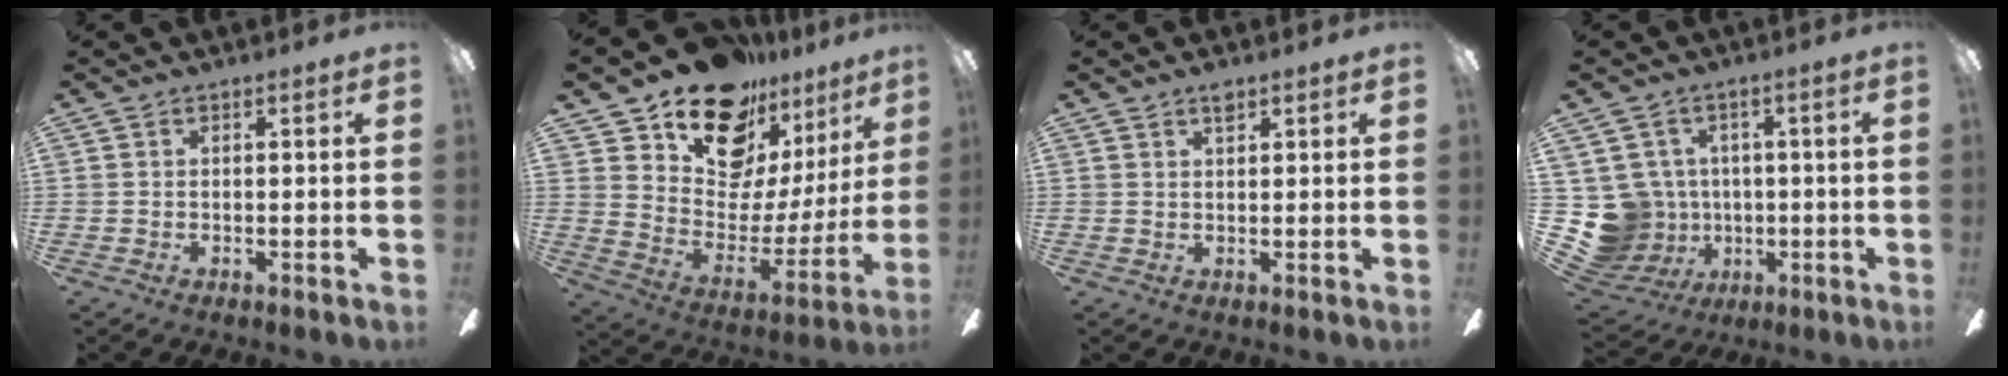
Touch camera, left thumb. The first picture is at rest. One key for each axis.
{"total": 17.9, "fx": 14.1, "fy": 8.9, "fz": 6.6, "tx": -0.116, "ty": -0.112, "tz": 0.250}
{"total": 2.2, "fx": 1.7, "fy": 0.8, "fz": 1.0, "tx": -0.016, "ty": -0.003, "tz": 0.030}
{"total": 10.6, "fx": -0.4, "fy": 10.4, "fz": 2.2, "tx": -0.104, "ty": 0.000, "tz": 0.002}